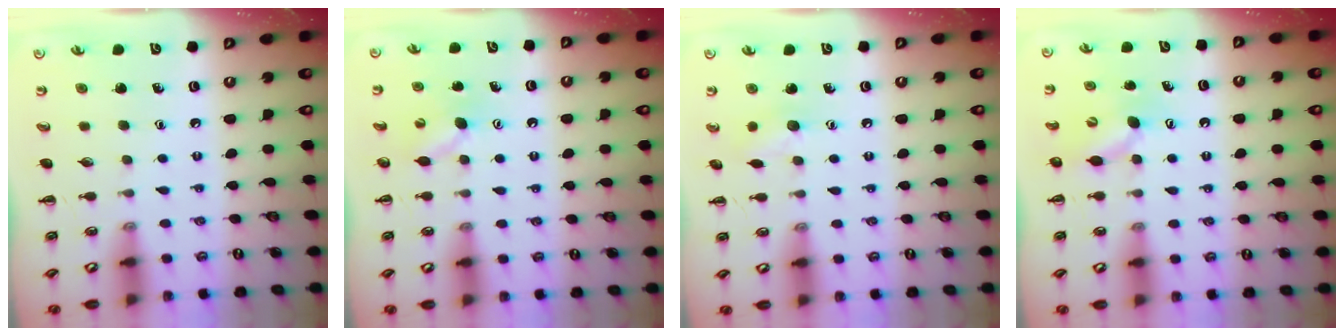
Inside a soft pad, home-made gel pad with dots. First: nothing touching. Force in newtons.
{"total": 5.2, "press": 5.1, "slide": 1.1}
{"total": 6.1, "press": 6.1, "slide": 0.9}
{"total": 6.3, "press": 6.2, "slide": 1.1}